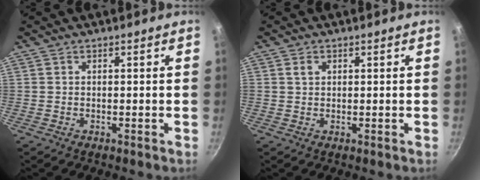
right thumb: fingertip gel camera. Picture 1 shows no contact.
{"total": 1.5, "force": [0.6, 1.1, 0.8], "torque": [-0.013, 0.000, 0.012]}